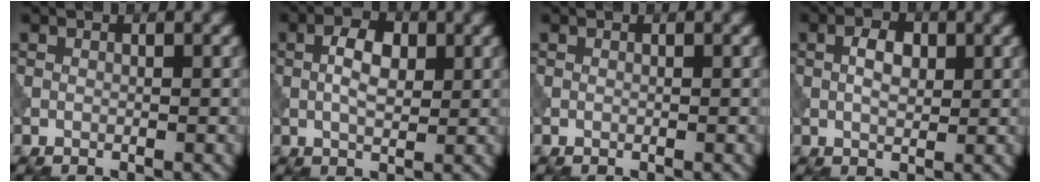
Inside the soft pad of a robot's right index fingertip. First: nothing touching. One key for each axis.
{"total": 3.4, "fx": 0.5, "fy": 1.8, "fz": 2.9, "tx": -0.058, "ty": 0.004, "tz": 0.006}
{"total": 0.0}
{"total": 2.6, "fx": 0.4, "fy": 1.5, "fz": 2.1, "tx": -0.041, "ty": 0.003, "tz": 0.004}